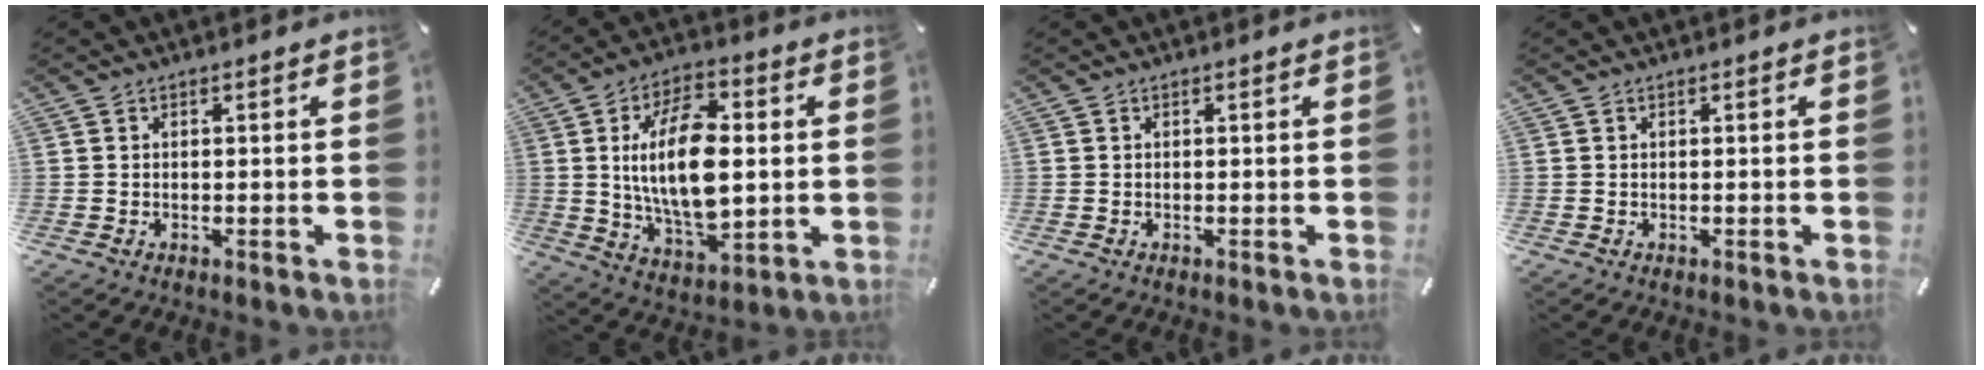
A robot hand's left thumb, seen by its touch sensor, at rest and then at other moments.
{"total": 17.3, "force": [1.7, 9.5, 14.4], "torque": [-0.289, -0.005, 0.023]}
{"total": 0.0}
{"total": 0.0}